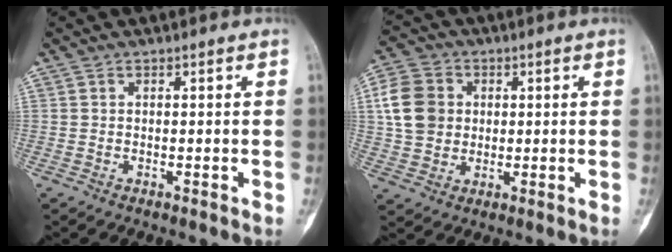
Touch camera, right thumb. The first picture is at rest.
{"total": 10.2, "force": [1.6, 8.5, 5.3], "torque": [-0.084, 0.005, 0.025]}